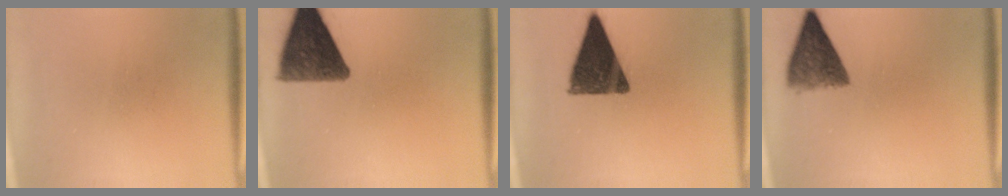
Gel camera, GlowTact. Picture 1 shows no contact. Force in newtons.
{"total": 11.3}
{"total": 12.8}
{"total": 6.9}